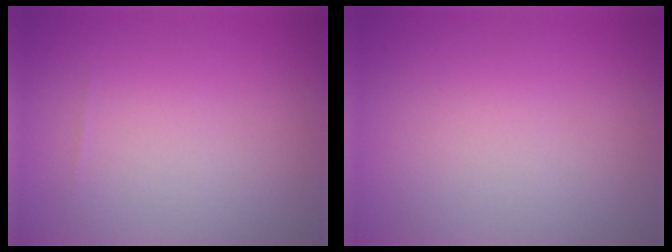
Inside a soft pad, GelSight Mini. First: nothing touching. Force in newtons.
{"total": 0.0}